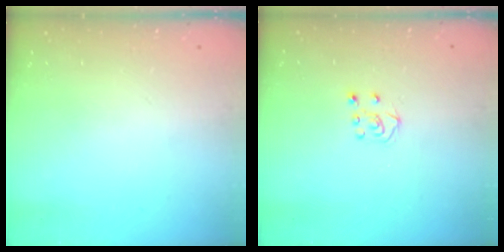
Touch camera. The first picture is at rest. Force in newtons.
{"total": 5.3, "press": 5.3, "slide": 0.6}